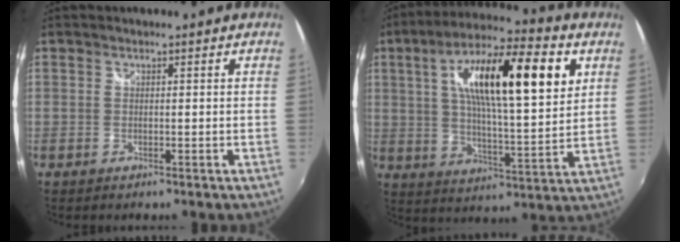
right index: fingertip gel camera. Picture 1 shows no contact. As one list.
[{"total": 21.0, "force": [7.2, 5.4, 18.9], "torque": [-0.322, 0.028, 0.109]}]